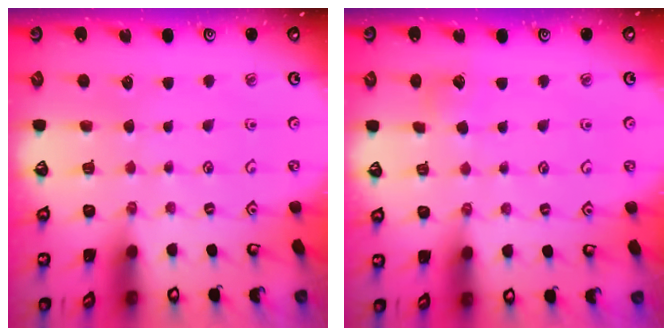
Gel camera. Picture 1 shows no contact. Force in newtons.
{"total": 5.9, "press": 5.9, "slide": 0.4}